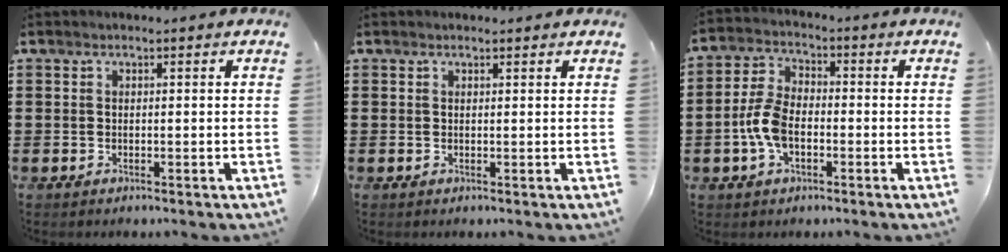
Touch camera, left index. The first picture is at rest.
{"total": 0.6, "force": [0.5, 0.2, 0.3], "torque": [-0.006, 0.000, 0.010]}
{"total": 6.6, "force": [-1.6, 3.7, 5.2], "torque": [-0.133, -0.002, -0.038]}